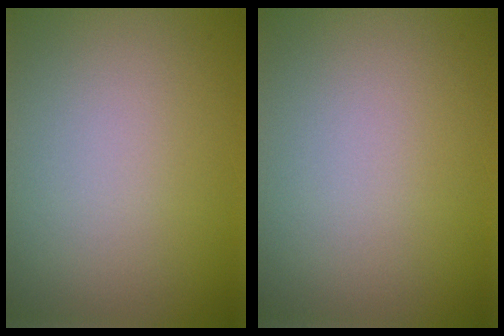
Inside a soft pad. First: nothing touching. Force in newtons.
{"total": 0.0}